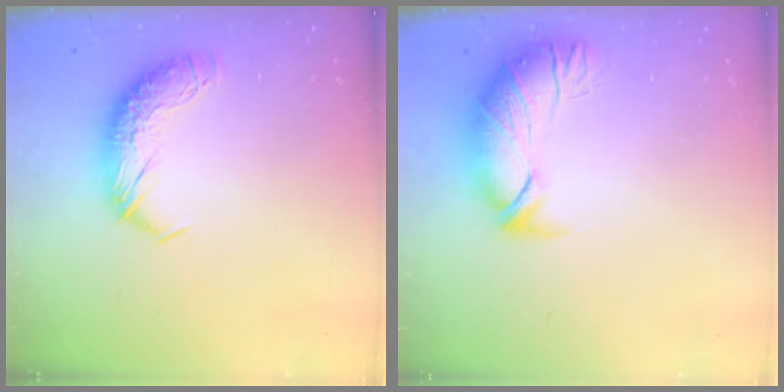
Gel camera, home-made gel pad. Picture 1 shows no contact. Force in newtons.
{"total": 2.9, "press": 1.4, "slide": 2.5}